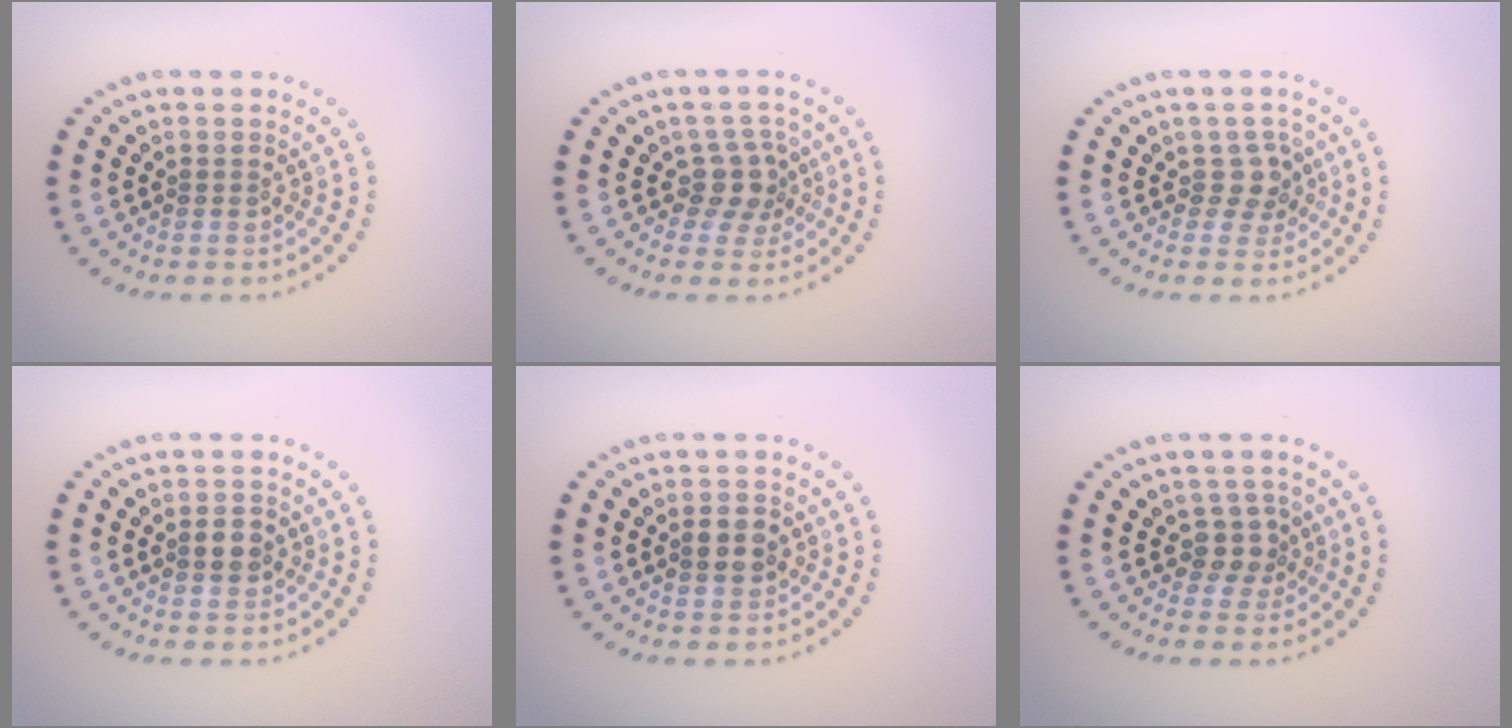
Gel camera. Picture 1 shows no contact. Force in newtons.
{"total": 2.7, "press": 2.1, "slide": 1.7}
{"total": 1.9, "press": 1.6, "slide": 1.1}
{"total": 1.9, "press": 1.9, "slide": 0.2}
{"total": 2.8, "press": 2.8, "slide": 0.1}
{"total": 2.3, "press": 1.9, "slide": 1.4}